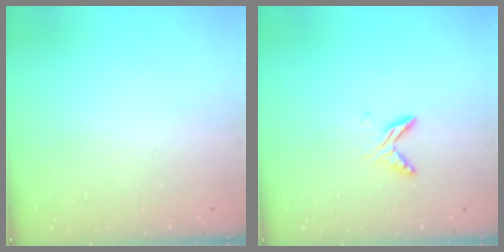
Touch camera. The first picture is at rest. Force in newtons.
{"total": 6.6, "press": 6.5, "slide": 0.9}